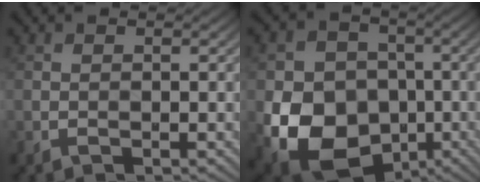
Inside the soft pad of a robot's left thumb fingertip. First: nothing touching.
{"total": 15.6, "force": [-4.0, 13.1, 7.5], "torque": [-0.173, -0.054, -0.075]}